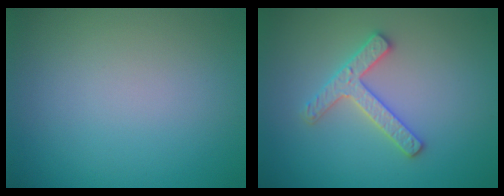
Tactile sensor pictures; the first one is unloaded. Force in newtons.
{"total": 2.7, "press": 2.6, "slide": 0.5}